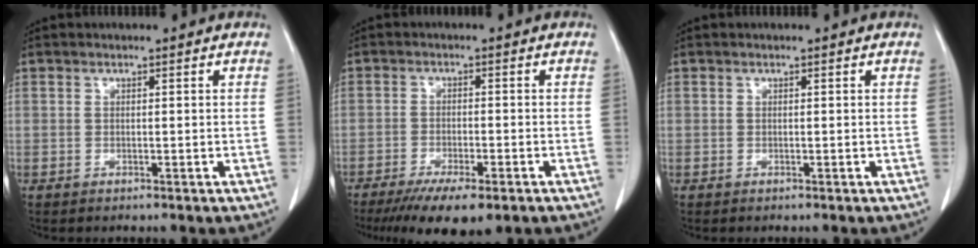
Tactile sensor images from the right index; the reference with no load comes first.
{"total": 9.5, "force": [-6.6, 2.4, 6.4], "torque": [-0.095, -0.016, -0.100]}
{"total": 0.0}